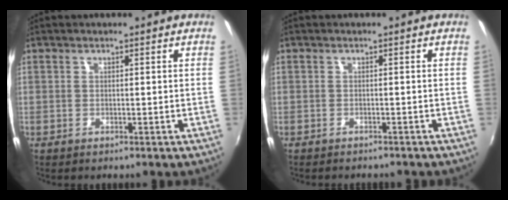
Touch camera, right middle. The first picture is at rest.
{"total": 2.3, "force": [-2.2, 0.5, 0.8], "torque": [-0.020, -0.011, -0.030]}